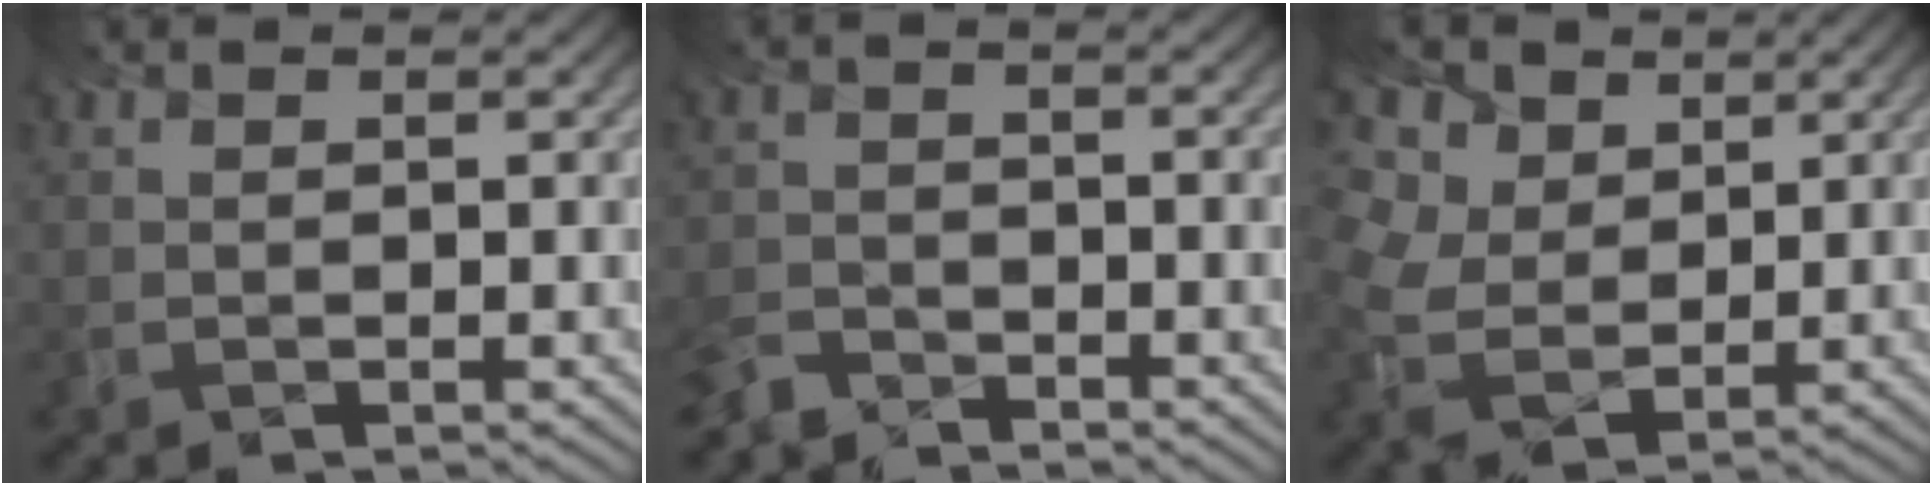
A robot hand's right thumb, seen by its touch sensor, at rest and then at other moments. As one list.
[{"total": 5.0, "force": [-4.9, 0.4, -1.1], "torque": [0.003, -0.020, -0.083]}, {"total": 6.3, "force": [2.3, 4.9, 3.2], "torque": [-0.146, 0.009, 0.059]}]